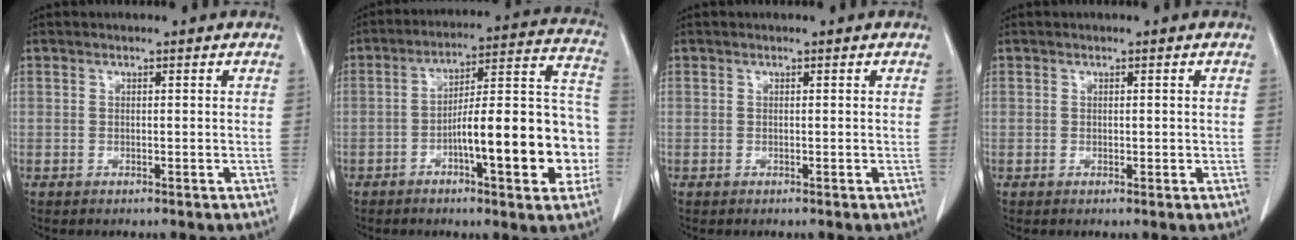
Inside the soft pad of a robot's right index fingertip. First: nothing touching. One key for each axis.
{"total": 17.9, "fx": -5.0, "fy": 3.5, "fz": 16.9, "tx": -0.219, "ty": 0.032, "tz": -0.070}
{"total": 0.0}
{"total": 0.7, "fx": 0.1, "fy": 0.5, "fz": 0.6, "tx": -0.006, "ty": -0.001, "tz": 0.003}